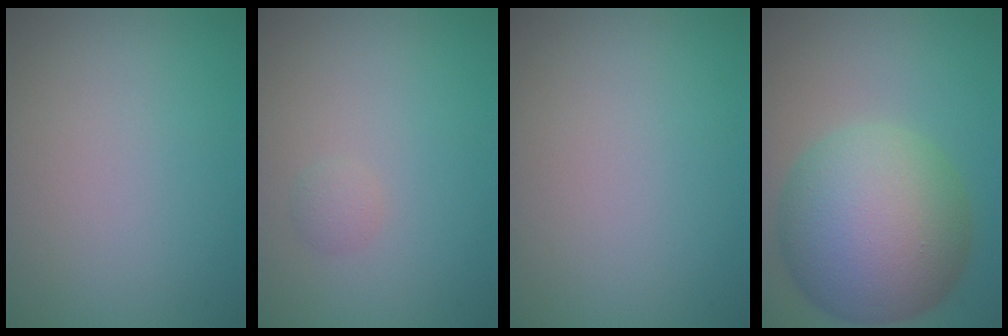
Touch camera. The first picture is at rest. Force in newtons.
{"total": 0.7, "press": 0.7, "slide": 0.0}
{"total": 0.0}
{"total": 12.5, "press": 12.4, "slide": 0.4}